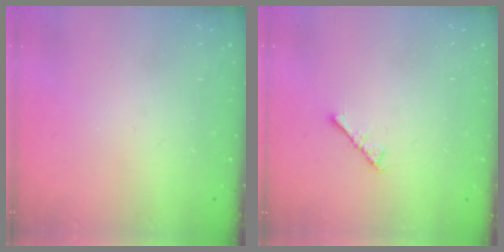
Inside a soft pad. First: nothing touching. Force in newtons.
{"total": 2.7, "press": 2.7, "slide": 0.6}